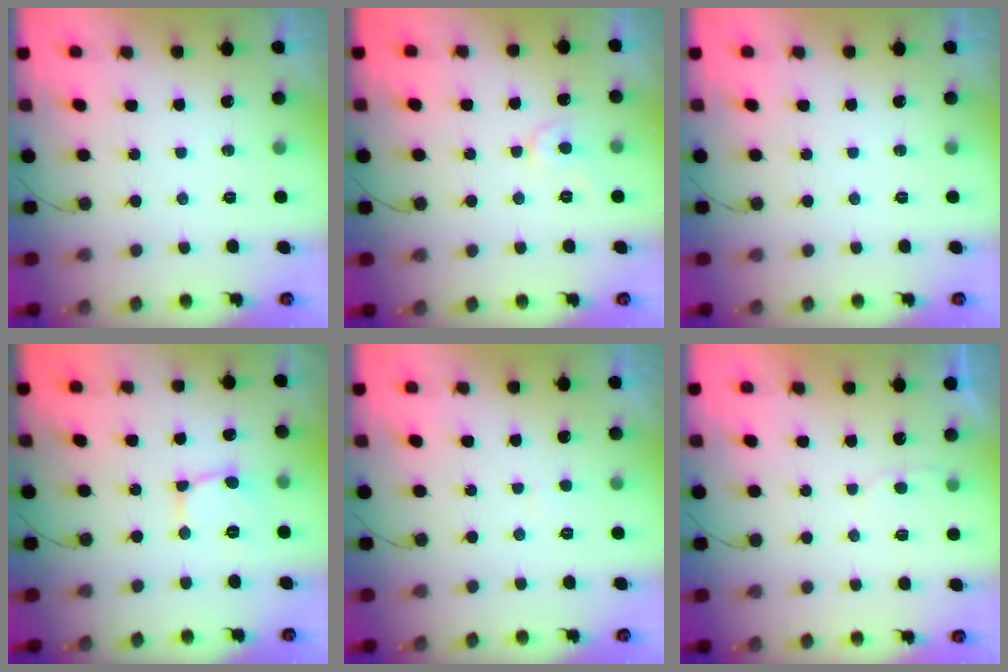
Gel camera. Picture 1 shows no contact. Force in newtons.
{"total": 5.6, "press": 5.6, "slide": 0.3}
{"total": 0.0}
{"total": 2.8, "press": 2.8, "slide": 0.3}
{"total": 1.6, "press": 1.6, "slide": 0.1}
{"total": 2.7, "press": 2.7, "slide": 0.3}